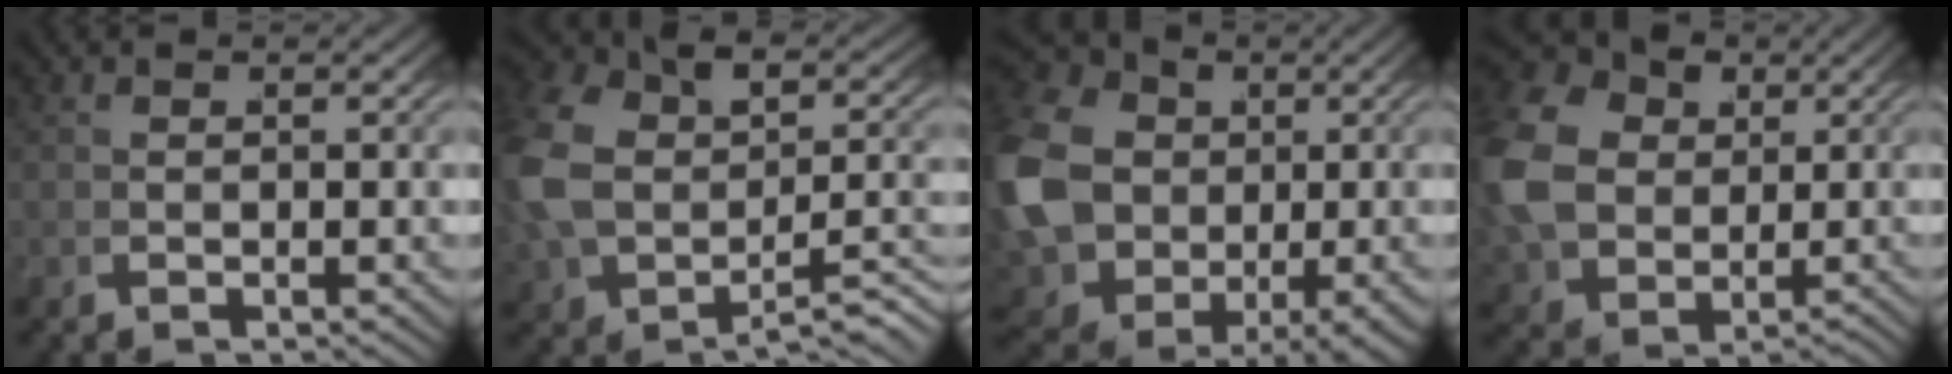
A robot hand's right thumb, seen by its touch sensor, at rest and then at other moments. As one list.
[{"total": 8.5, "force": [-0.9, 5.9, 6.1], "torque": [-0.145, -0.015, 0.005]}, {"total": 16.1, "force": [0.8, 12.7, 9.9], "torque": [-0.254, -0.066, 0.041]}, {"total": 10.4, "force": [1.7, 8.5, 5.8], "torque": [-0.152, -0.023, 0.043]}]